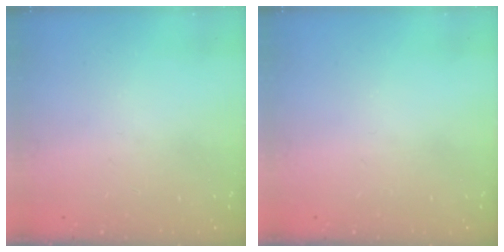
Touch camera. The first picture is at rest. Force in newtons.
{"total": 0.0}